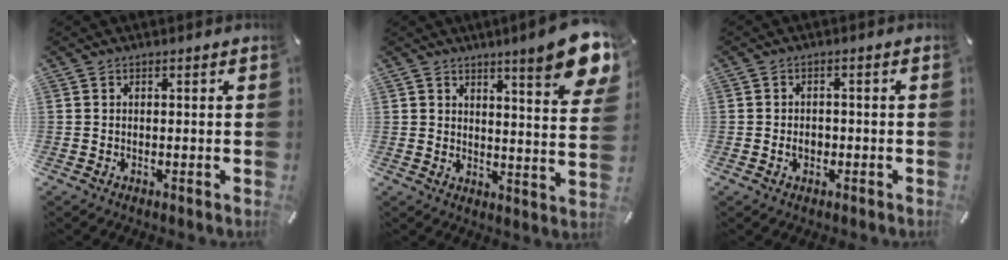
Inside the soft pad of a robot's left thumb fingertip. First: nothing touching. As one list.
[{"total": 11.7, "force": [7.9, 2.7, 8.2], "torque": [-0.115, -0.050, 0.130]}, {"total": 3.2, "force": [-0.9, 2.4, 1.9], "torque": [-0.035, 0.006, -0.017]}]